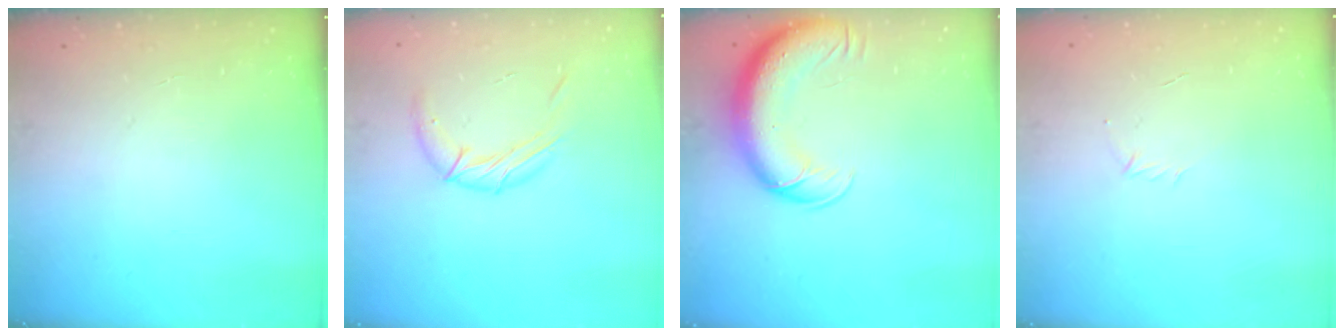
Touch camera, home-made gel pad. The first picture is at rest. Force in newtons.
{"total": 9.5, "press": 9.5, "slide": 0.7}
{"total": 13.5, "press": 13.1, "slide": 3.3}
{"total": 2.9, "press": 2.8, "slide": 0.7}